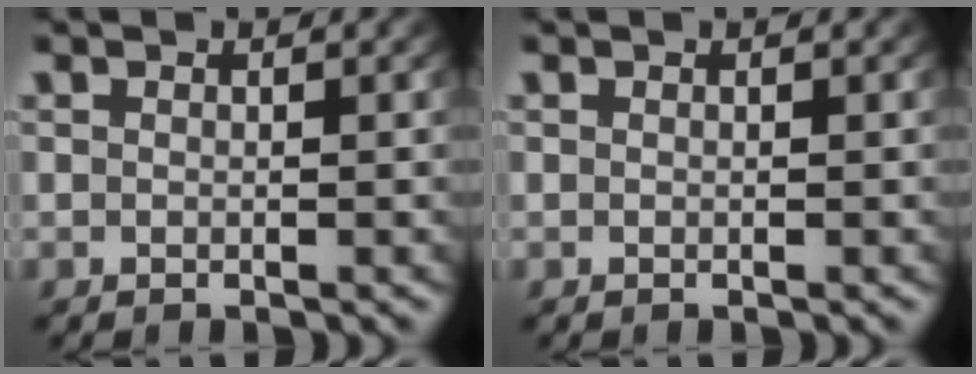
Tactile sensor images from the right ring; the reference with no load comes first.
{"total": 0.0}